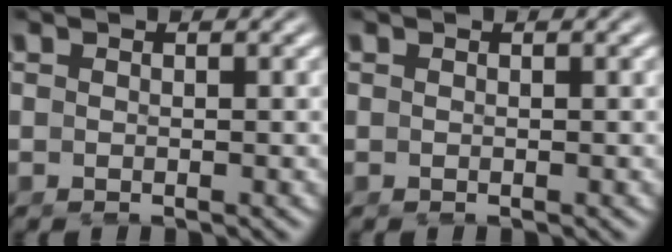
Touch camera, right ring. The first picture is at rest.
{"total": 0.0}